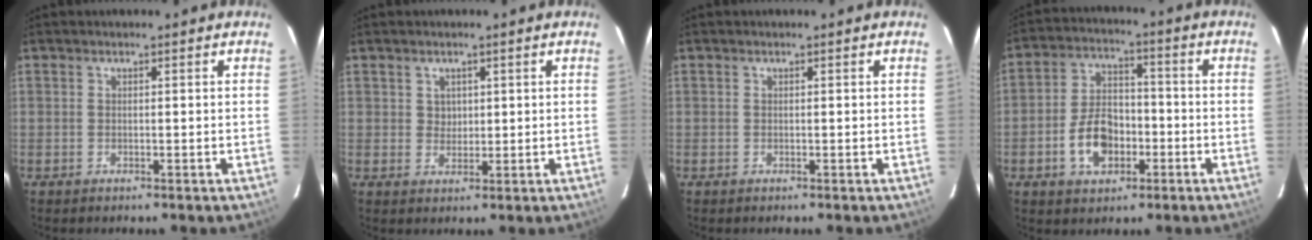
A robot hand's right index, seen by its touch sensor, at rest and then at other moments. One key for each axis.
{"total": 2.3, "fx": 1.0, "fy": 2.1, "fz": 0.5, "tx": -0.002, "ty": 0.005, "tz": 0.018}
{"total": 0.0}
{"total": 9.8, "fx": -3.7, "fy": 6.2, "fz": 6.5, "tx": -0.133, "ty": 0.020, "tz": -0.058}